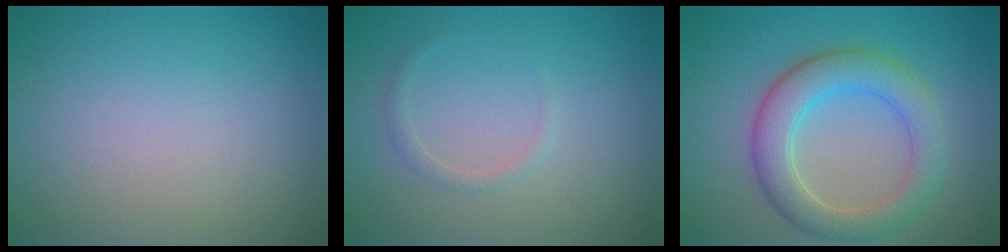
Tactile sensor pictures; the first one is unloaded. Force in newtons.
{"total": 0.9, "press": 0.9, "slide": 0.1}
{"total": 5.3, "press": 5.3, "slide": 0.3}